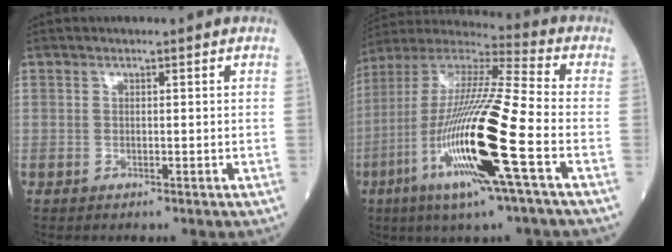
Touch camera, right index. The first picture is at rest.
{"total": 21.2, "force": [-6.8, 0.6, 20.1], "torque": [-0.421, -0.029, -0.135]}